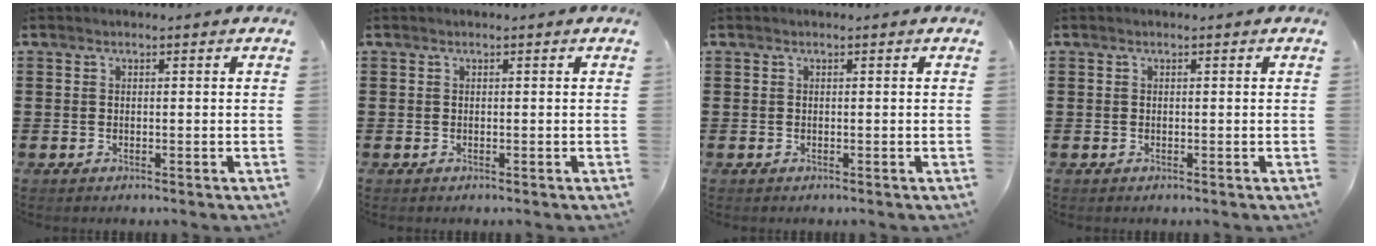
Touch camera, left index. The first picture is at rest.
{"total": 0.0}
{"total": 0.0}
{"total": 0.0}